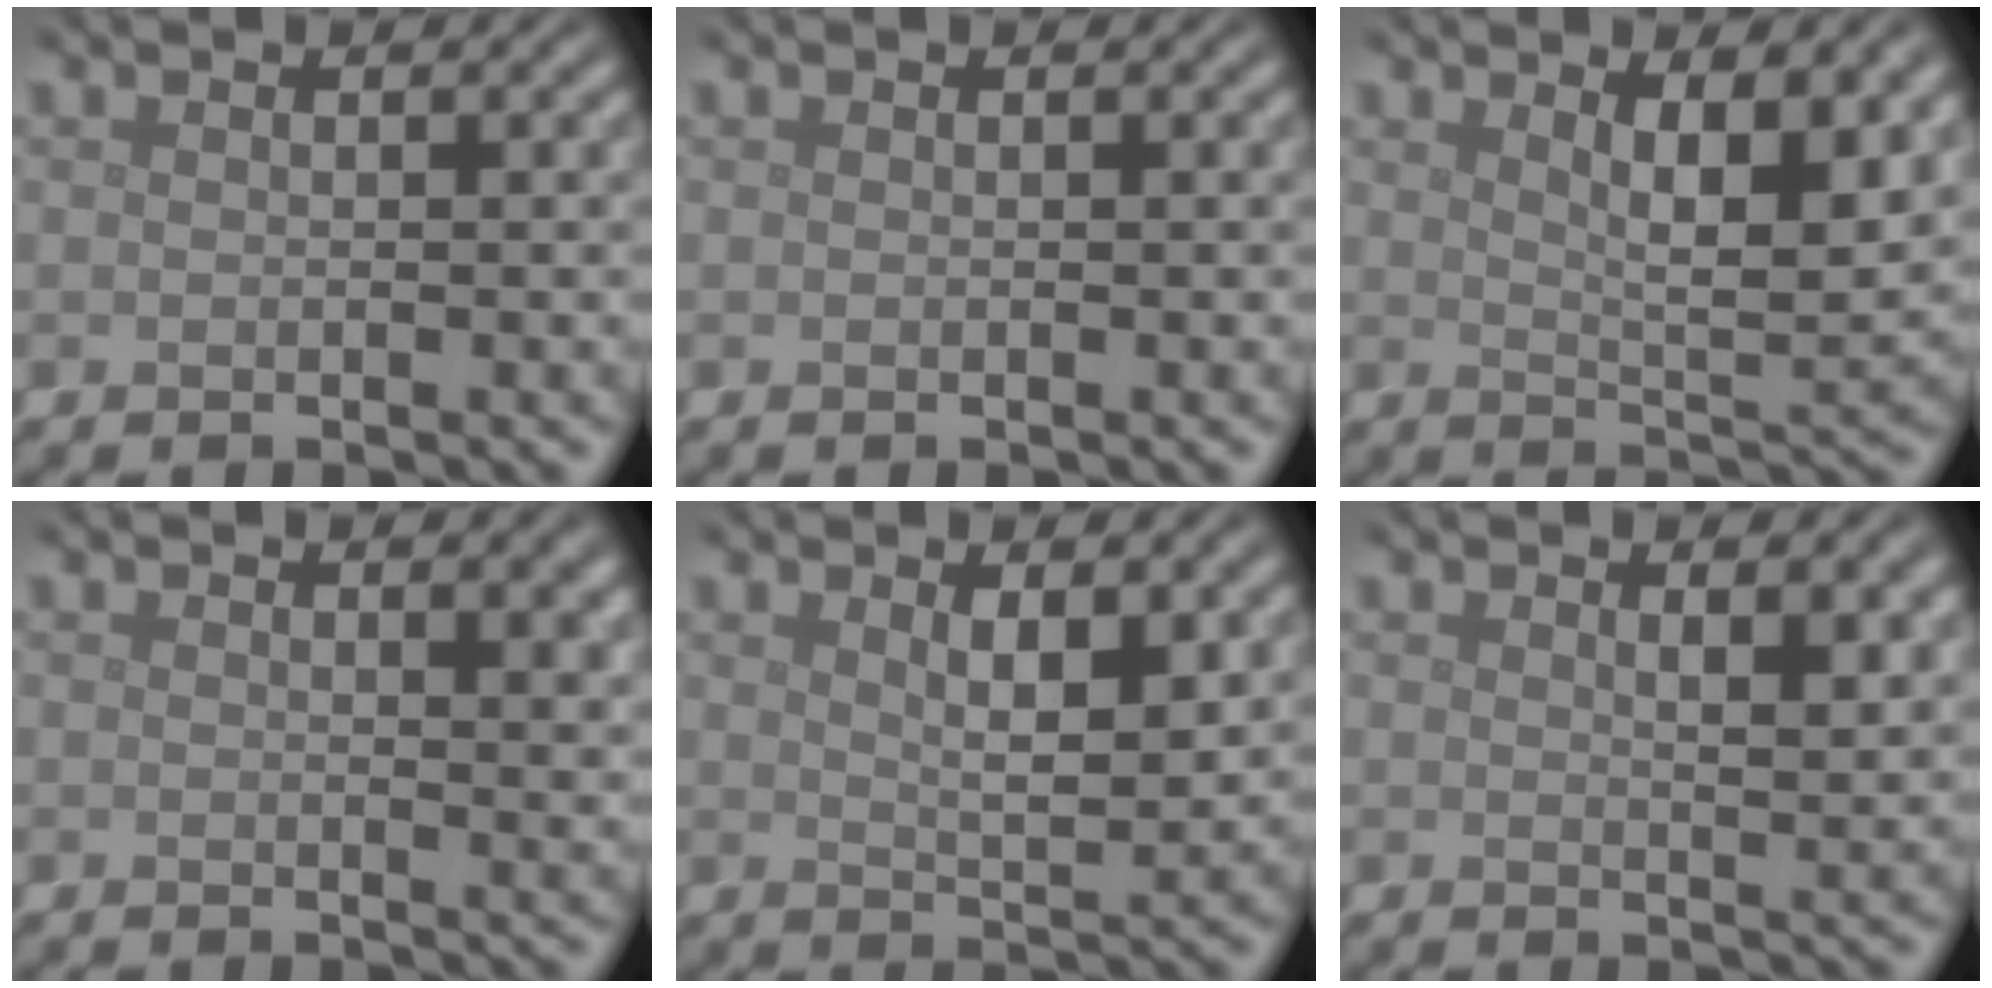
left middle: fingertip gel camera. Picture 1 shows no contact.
{"total": 0.0}
{"total": 5.5, "force": [2.4, 1.6, 4.7], "torque": [-0.070, -0.009, 0.042]}
{"total": 2.2, "force": [1.0, 0.7, 1.8], "torque": [-0.017, -0.003, 0.017]}
{"total": 3.0, "force": [1.4, 0.8, 2.5], "torque": [-0.041, -0.006, 0.027]}
{"total": 2.4, "force": [1.3, 0.7, 2.0], "torque": [-0.023, -0.001, 0.021]}